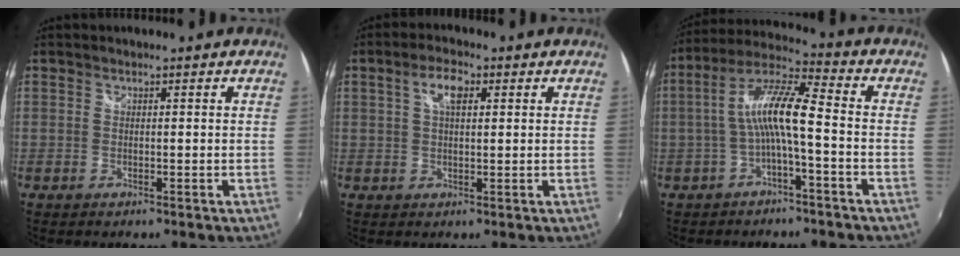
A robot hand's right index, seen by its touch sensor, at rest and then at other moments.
{"total": 4.4, "force": [1.6, 1.9, 3.7], "torque": [-0.065, 0.012, 0.029]}
{"total": 9.5, "force": [-2.2, 1.3, 9.2], "torque": [-0.197, 0.020, -0.039]}